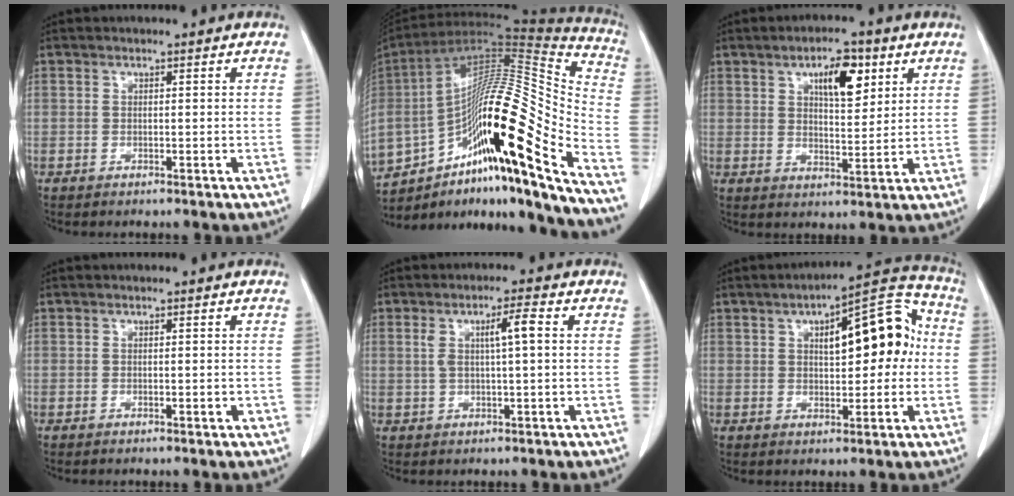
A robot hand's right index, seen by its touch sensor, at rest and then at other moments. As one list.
[{"total": 31.0, "force": [-15.6, 5.4, 26.3], "torque": [-0.421, 0.015, -0.255]}, {"total": 7.6, "force": [3.6, 2.9, 6.1], "torque": [-0.099, 0.006, 0.059]}, {"total": 0.9, "force": [-0.3, 0.2, 0.8], "torque": [-0.015, -0.001, -0.003]}, {"total": 4.6, "force": [0.9, 0.4, 4.5], "torque": [-0.083, 0.010, 0.018]}, {"total": 13.0, "force": [2.4, 4.8, 11.8], "torque": [-0.156, 0.043, 0.036]}]